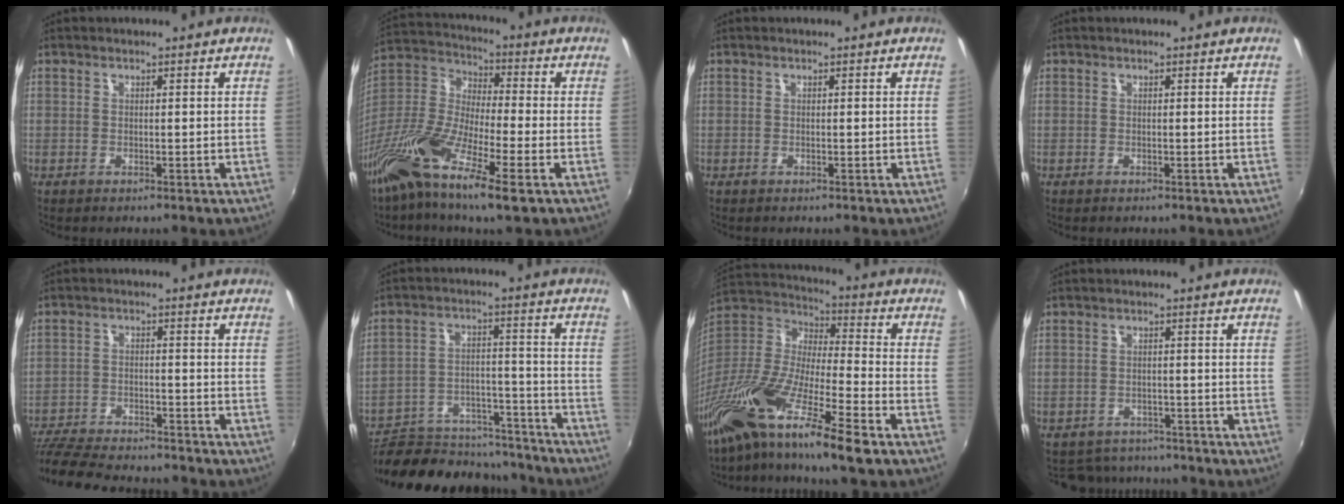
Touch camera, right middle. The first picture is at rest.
{"total": 18.0, "force": [-10.1, 4.1, 14.3], "torque": [-0.301, -0.030, -0.209]}
{"total": 0.0}
{"total": 0.0}
{"total": 16.2, "force": [-14.2, 3.6, 6.7], "torque": [-0.155, -0.026, -0.232]}
{"total": 24.9, "force": [-21.5, 8.6, 9.1], "torque": [-0.181, 0.012, -0.294]}
{"total": 22.0, "force": [-14.9, 2.8, 15.9], "torque": [-0.297, -0.040, -0.283]}
{"total": 7.3, "force": [-6.4, 3.2, 1.1], "torque": [-0.037, 0.000, -0.093]}